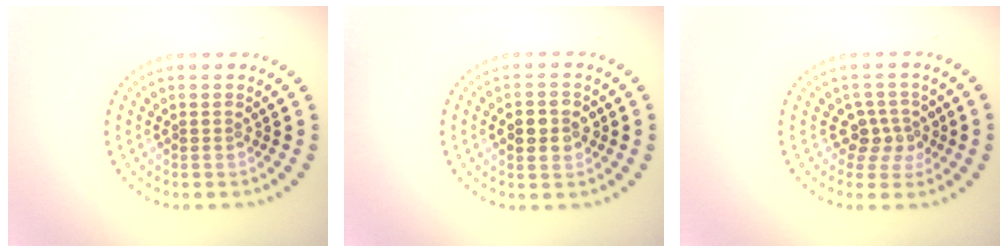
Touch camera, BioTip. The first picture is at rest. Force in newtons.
{"total": 2.7, "press": 2.7, "slide": 0.1}
{"total": 2.5, "press": 2.0, "slide": 1.5}